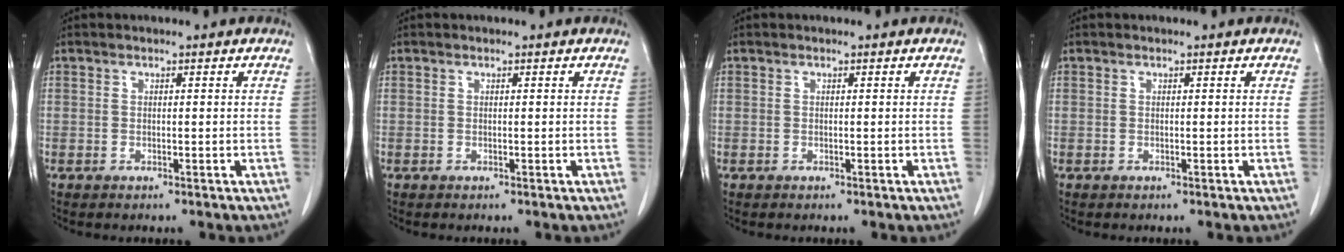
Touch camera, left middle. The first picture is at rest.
{"total": 0.0}
{"total": 0.0}
{"total": 0.0}